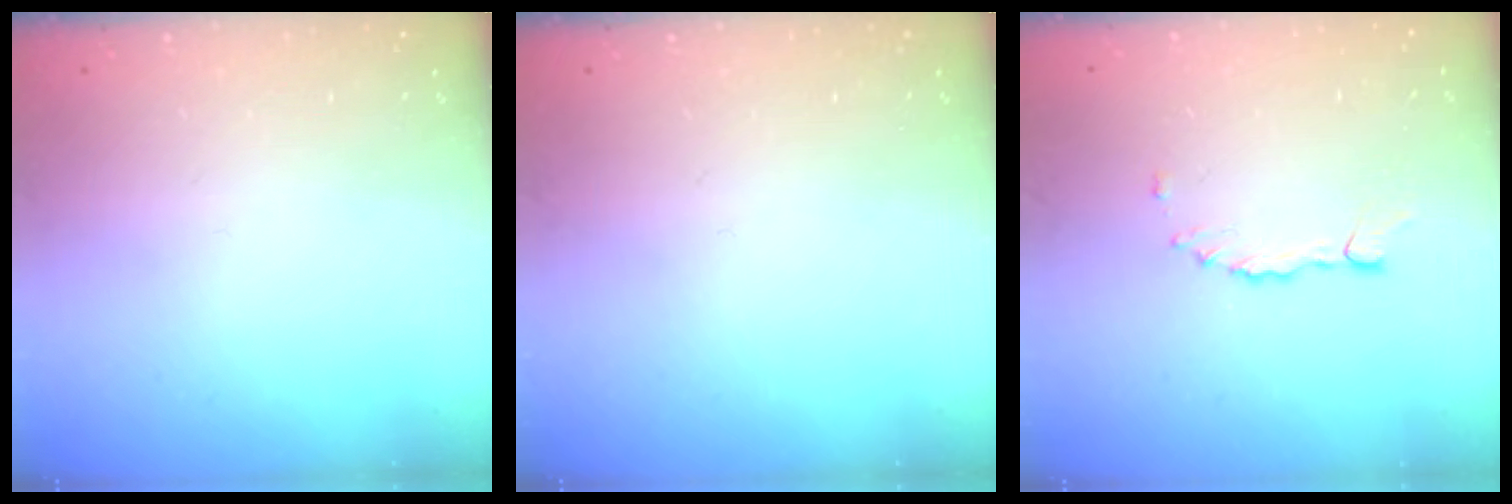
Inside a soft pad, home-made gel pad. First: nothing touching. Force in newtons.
{"total": 0.0}
{"total": 2.3, "press": 2.3, "slide": 0.2}